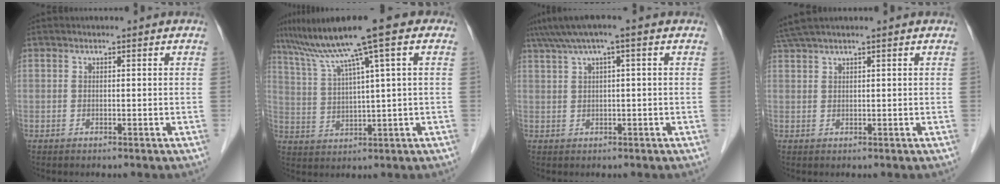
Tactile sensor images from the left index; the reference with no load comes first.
{"total": 11.4, "force": [7.1, -0.5, 8.9], "torque": [-0.158, 0.033, 0.121]}
{"total": 5.6, "force": [3.2, -0.1, 4.6], "torque": [-0.087, 0.035, 0.057]}
{"total": 4.9, "force": [4.1, -0.6, 2.6], "torque": [-0.044, 0.039, 0.076]}